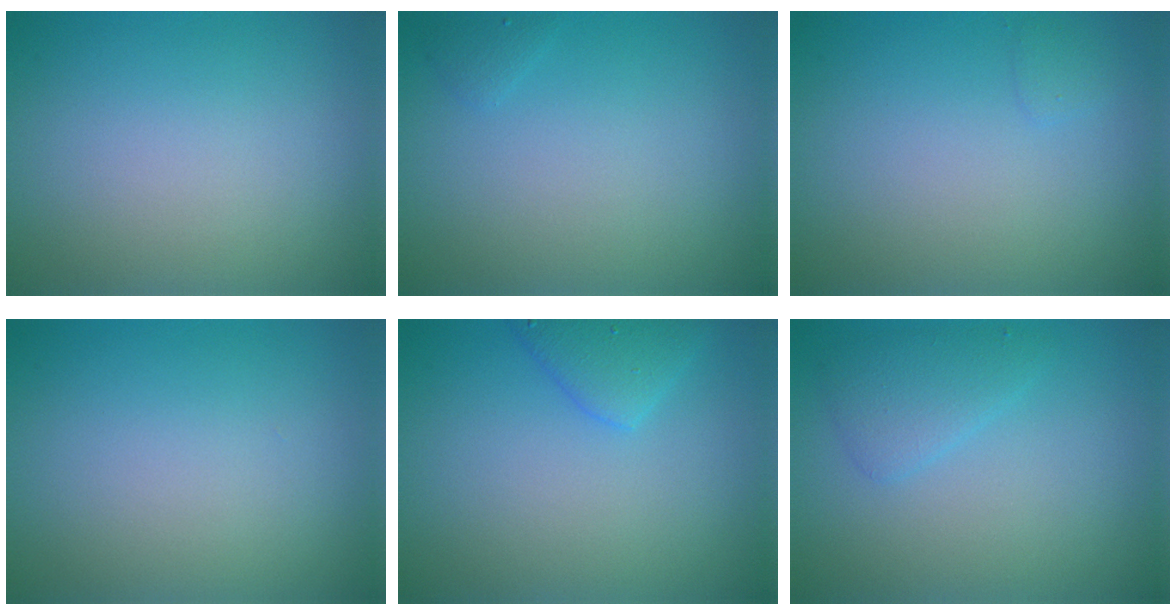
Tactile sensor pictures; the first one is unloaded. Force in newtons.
{"total": 0.6, "press": 0.6, "slide": 0.1}
{"total": 0.7, "press": 0.7, "slide": 0.1}
{"total": 0.0}
{"total": 2.5, "press": 2.5, "slide": 0.2}
{"total": 2.1, "press": 2.1, "slide": 0.1}